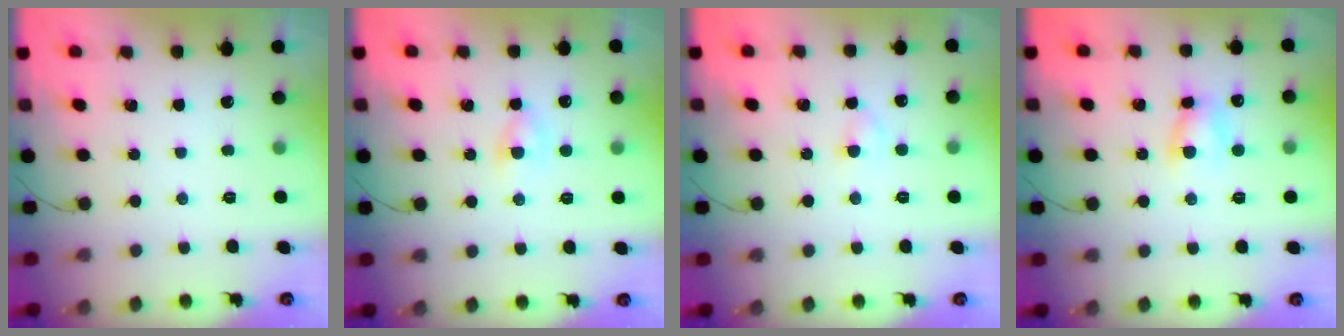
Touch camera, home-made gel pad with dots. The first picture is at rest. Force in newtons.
{"total": 3.4, "press": 3.2, "slide": 1.3}
{"total": 2.3, "press": 2.0, "slide": 1.1}
{"total": 5.3, "press": 5.2, "slide": 1.2}